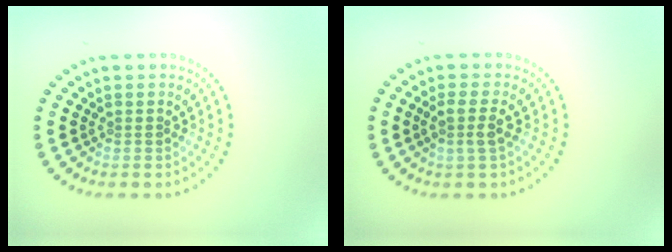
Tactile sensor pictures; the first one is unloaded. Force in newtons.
{"total": 2.1, "press": 1.8, "slide": 0.9}